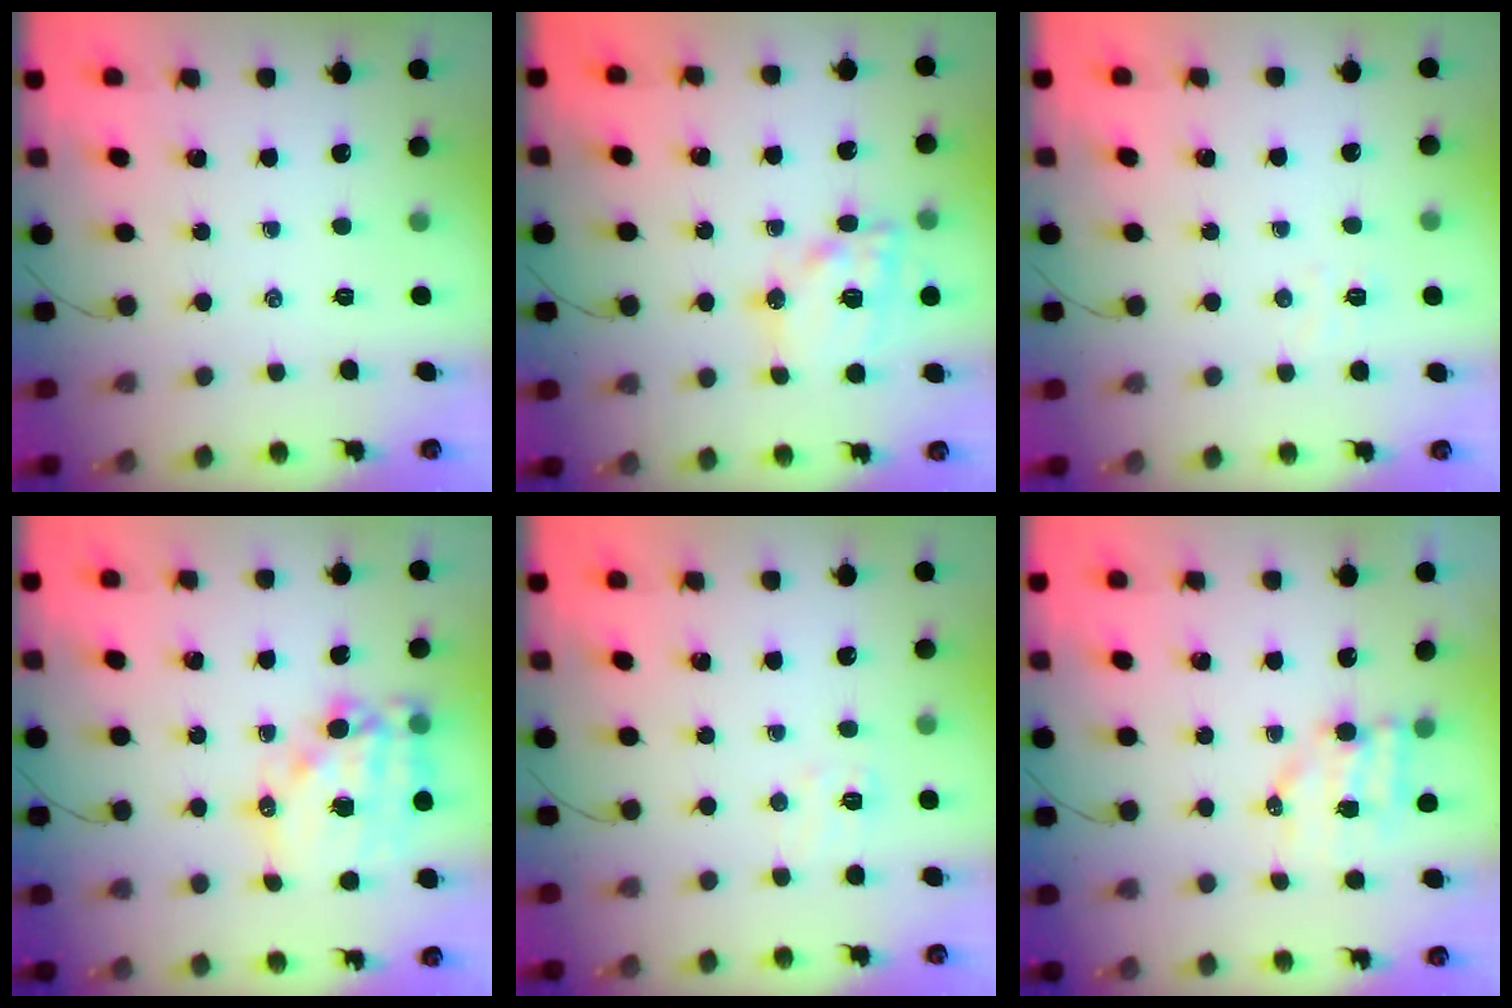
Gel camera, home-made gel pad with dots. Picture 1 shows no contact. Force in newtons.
{"total": 15.5, "press": 15.2, "slide": 3.1}
{"total": 3.0, "press": 2.8, "slide": 0.8}
{"total": 15.4, "press": 15.2, "slide": 2.3}
{"total": 5.9, "press": 5.7, "slide": 1.5}
{"total": 6.5, "press": 6.5, "slide": 0.7}